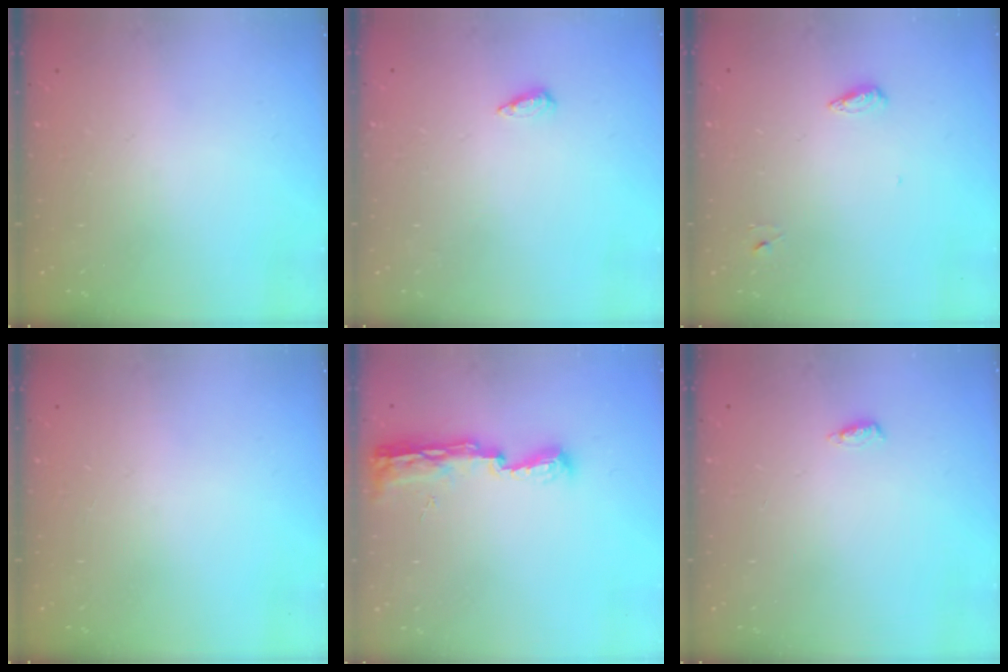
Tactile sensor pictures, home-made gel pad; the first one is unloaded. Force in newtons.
{"total": 4.1, "press": 4.1, "slide": 0.5}
{"total": 4.6, "press": 4.4, "slide": 1.0}
{"total": 0.0}
{"total": 9.3, "press": 9.3, "slide": 0.5}
{"total": 4.4, "press": 4.1, "slide": 1.5}